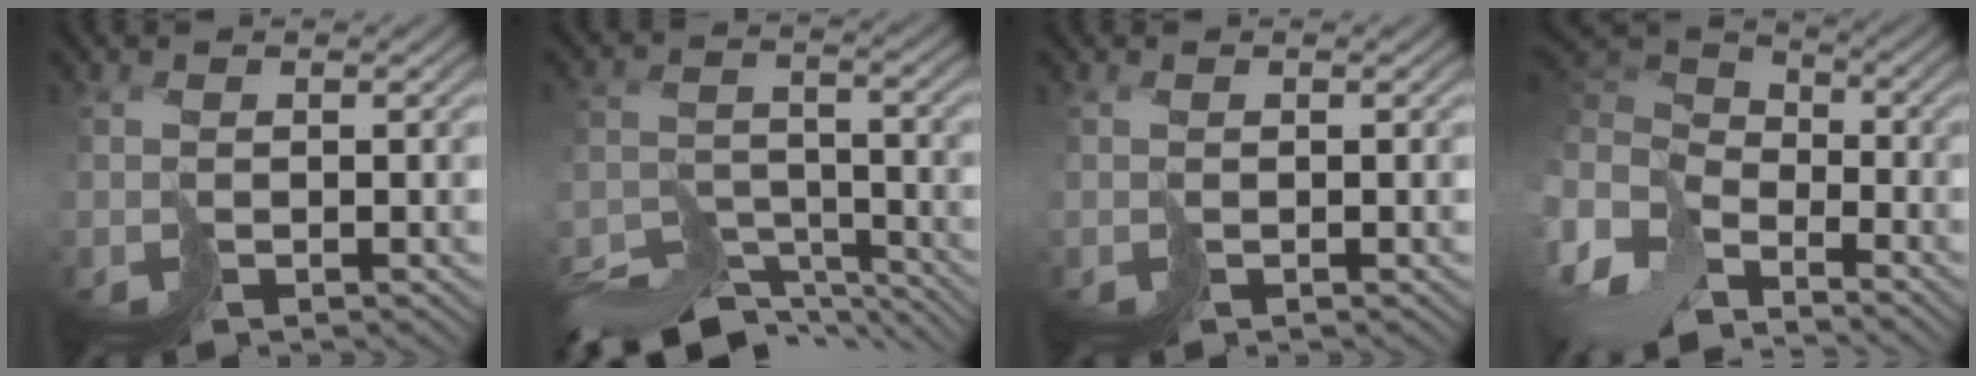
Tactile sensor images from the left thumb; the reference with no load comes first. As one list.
[{"total": 12.6, "force": [-11.6, 3.6, 3.3], "torque": [-0.068, -0.015, -0.182]}, {"total": 0.0}, {"total": 8.6, "force": [-1.6, 6.7, 5.2], "torque": [-0.154, 0.004, -0.043]}]